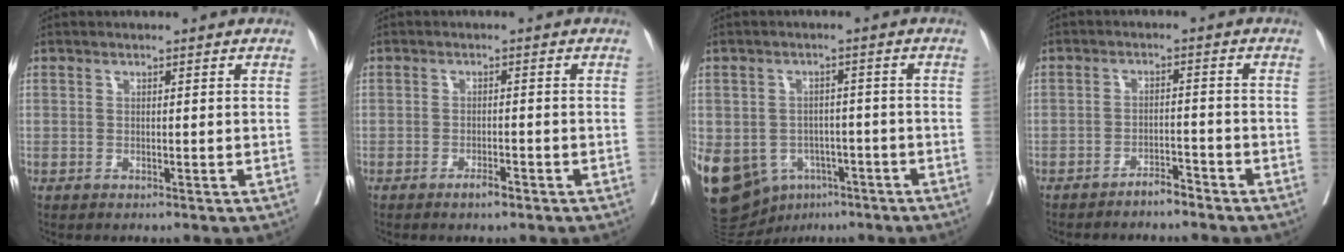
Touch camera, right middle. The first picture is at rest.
{"total": 2.0, "force": [-1.4, 0.4, 1.3], "torque": [-0.021, 0.001, -0.022]}
{"total": 21.7, "force": [-9.6, 16.6, 10.2], "torque": [-0.301, -0.007, -0.131]}
{"total": 2.8, "force": [-2.6, 0.5, 1.0], "torque": [-0.013, 0.001, -0.044]}